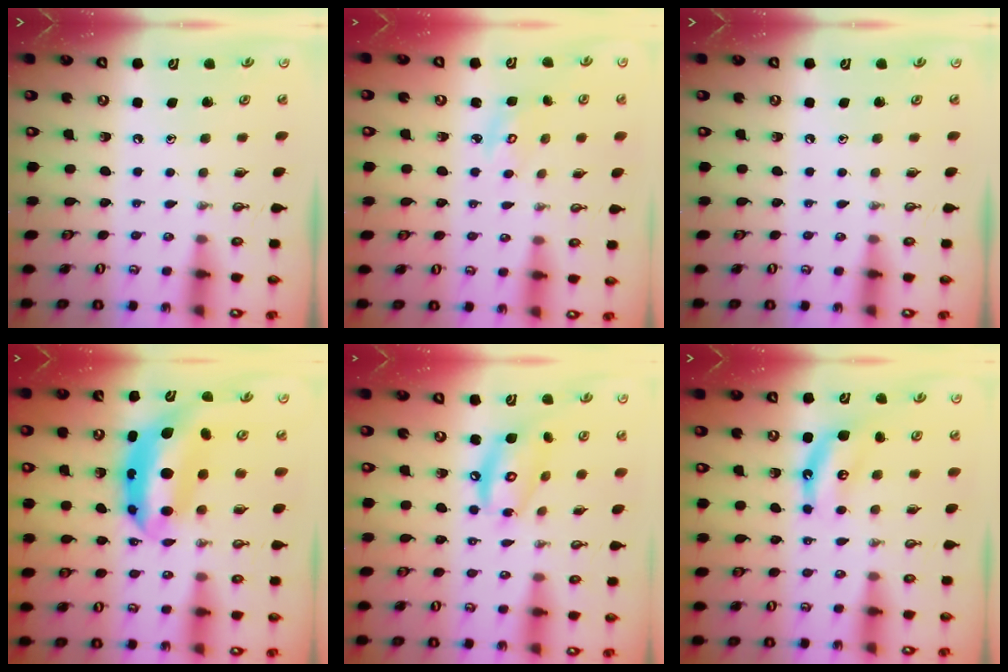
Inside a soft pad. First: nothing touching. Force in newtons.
{"total": 2.7, "press": 2.7, "slide": 0.0}
{"total": 0.0}
{"total": 9.4, "press": 9.4, "slide": 0.9}
{"total": 12.2, "press": 12.2, "slide": 1.0}
{"total": 6.3, "press": 6.3, "slide": 0.6}